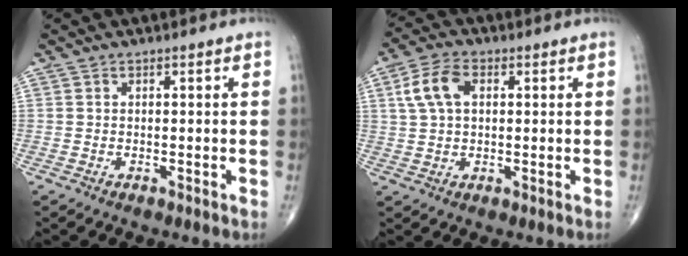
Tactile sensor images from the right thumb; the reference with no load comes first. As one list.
[{"total": 7.4, "force": [1.9, 4.5, 5.5], "torque": [-0.111, 0.013, 0.035]}]